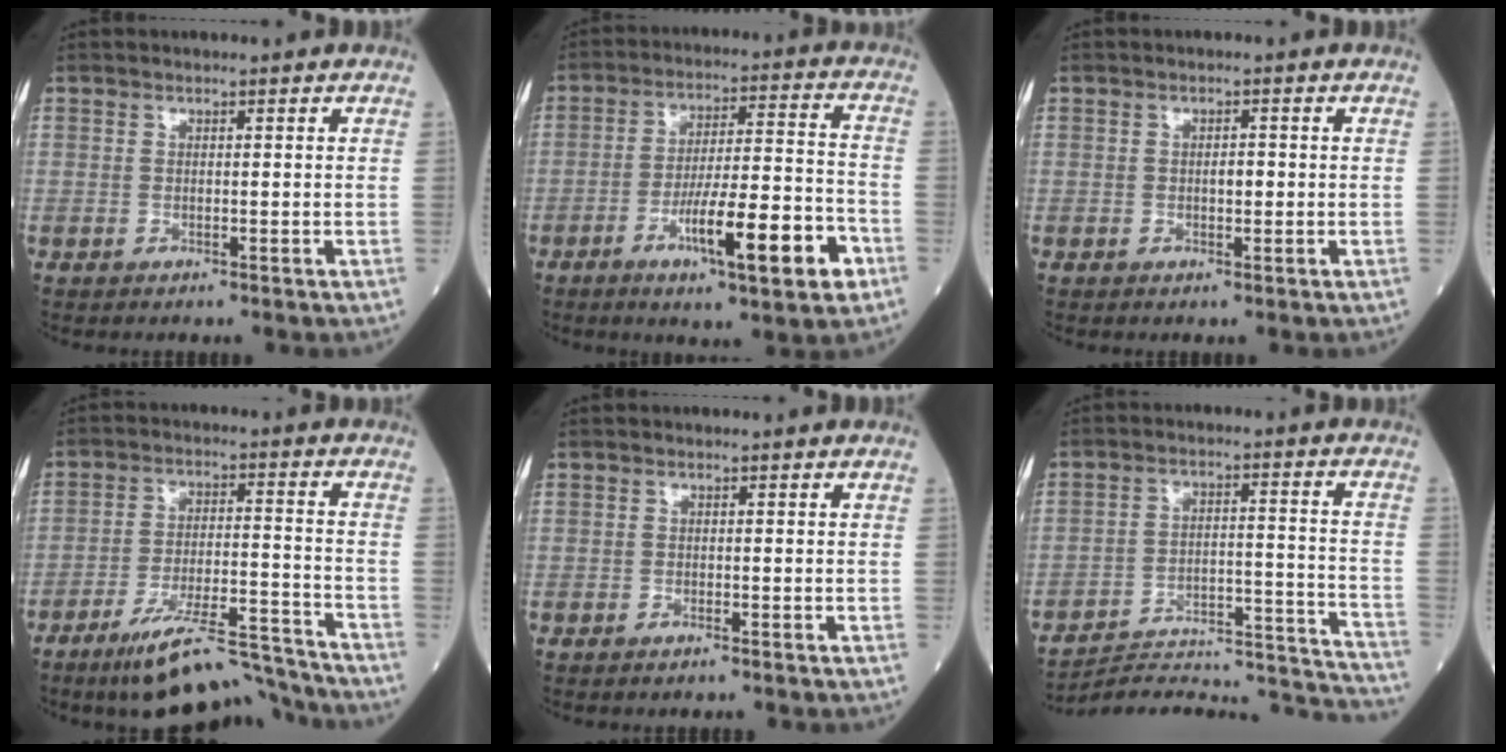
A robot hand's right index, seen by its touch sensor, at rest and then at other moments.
{"total": 14.1, "force": [-6.3, 1.7, 12.5], "torque": [-0.204, 0.002, -0.096]}
{"total": 1.4, "force": [-0.1, 0.6, 1.3], "torque": [-0.020, 0.001, -0.003]}
{"total": 12.6, "force": [-11.3, 1.0, 5.5], "torque": [-0.081, 0.015, -0.189]}
{"total": 1.0, "force": [-0.9, 0.1, 0.5], "torque": [-0.012, -0.001, -0.011]}
{"total": 23.8, "force": [-23.5, 0.0, 4.1], "torque": [-0.022, 0.011, -0.322]}